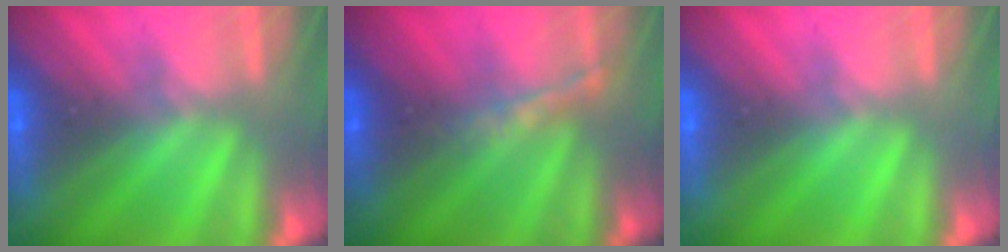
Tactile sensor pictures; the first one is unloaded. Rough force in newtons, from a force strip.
{"total": 1.6}
{"total": 0.0}